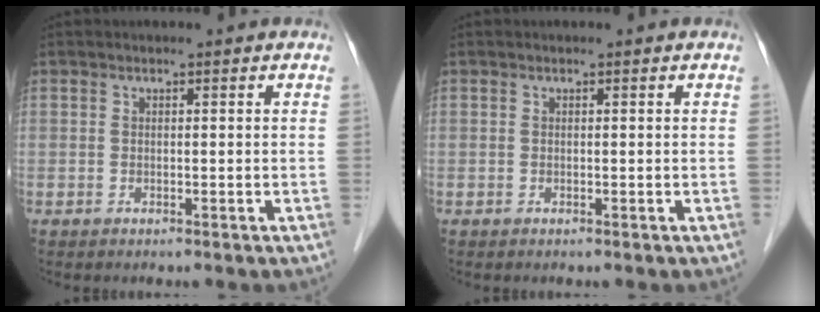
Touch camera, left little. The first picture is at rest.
{"total": 0.0}